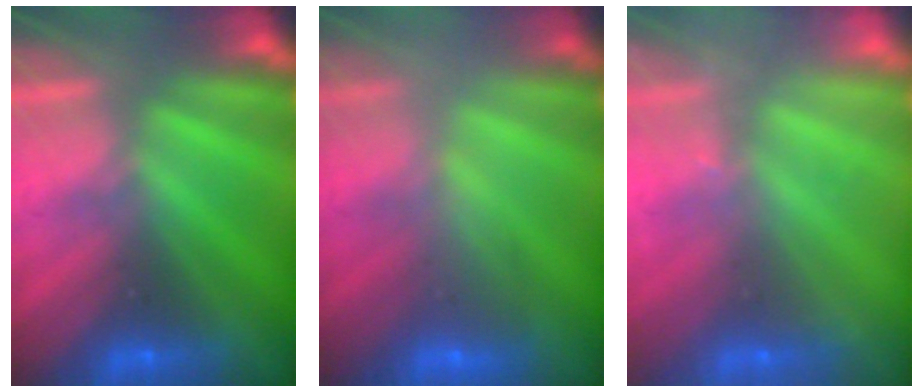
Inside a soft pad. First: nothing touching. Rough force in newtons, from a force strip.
{"total": 2.3}
{"total": 2.2}